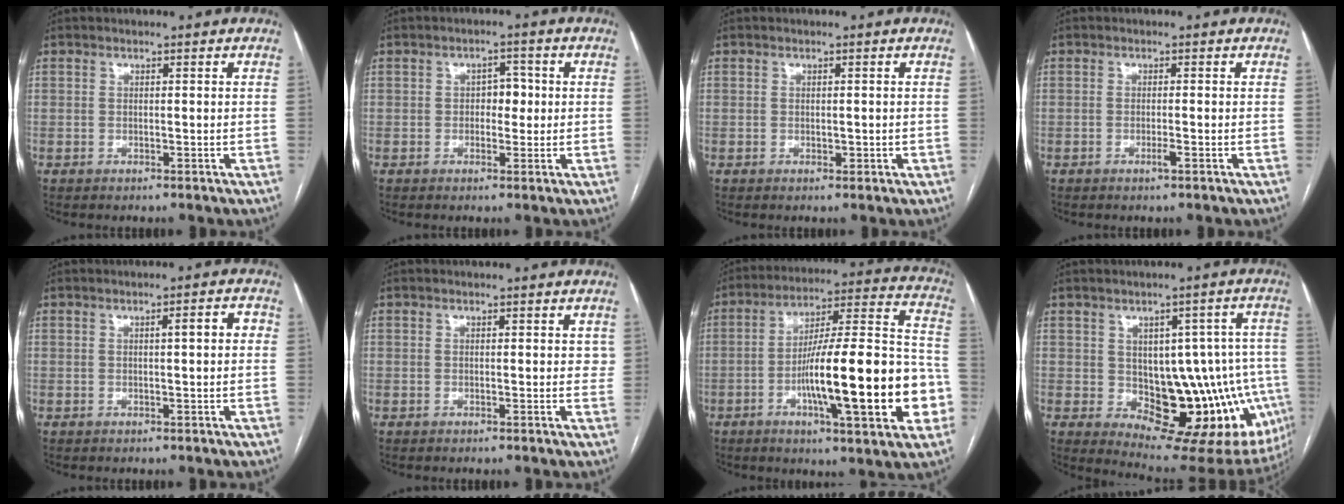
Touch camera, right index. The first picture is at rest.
{"total": 3.0, "force": [0.1, 1.8, 2.3], "torque": [-0.028, 0.011, 0.001]}
{"total": 1.0, "force": [0.0, 0.7, 0.6], "torque": [-0.005, 0.000, 0.003]}
{"total": 1.2, "force": [-0.6, -0.1, 1.0], "torque": [-0.020, -0.002, -0.010]}
{"total": 2.7, "force": [0.4, 0.2, 2.7], "torque": [-0.038, 0.009, 0.005]}
{"total": 1.0, "force": [0.5, 0.6, 0.6], "torque": [-0.001, 0.001, 0.002]}
{"total": 24.3, "force": [-6.4, 4.1, 23.1], "torque": [-0.296, 0.021, -0.088]}
{"total": 18.4, "force": [-2.8, 9.6, 15.5], "torque": [-0.135, 0.030, -0.009]}